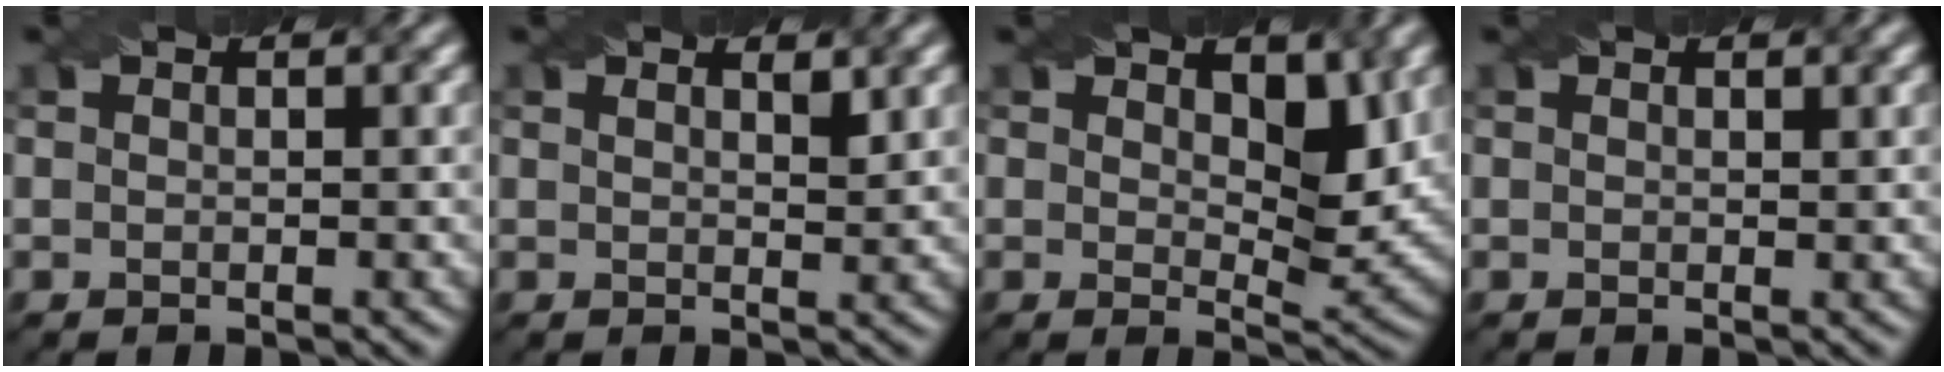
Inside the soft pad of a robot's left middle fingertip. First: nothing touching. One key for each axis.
{"total": 1.3, "fx": 0.9, "fy": 0.3, "fz": 1.0, "tx": -0.013, "ty": -0.002, "tz": 0.018}
{"total": 4.4, "fx": 1.5, "fy": 2.3, "fz": 3.4, "tx": -0.049, "ty": -0.014, "tz": 0.027}
{"total": 0.6, "fx": 0.5, "fy": 0.3, "fz": 0.3, "tx": -0.003, "ty": 0.000, "tz": 0.007}